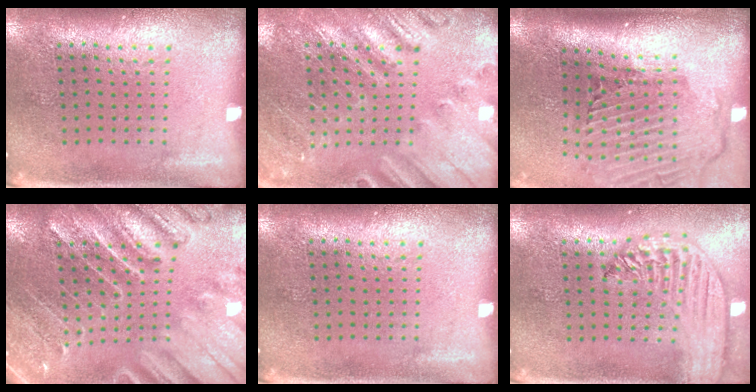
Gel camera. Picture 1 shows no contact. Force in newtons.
{"total": 2.4, "press": 2.4, "slide": 0.3}
{"total": 3.0, "press": 2.1, "slide": 2.1}
{"total": 3.2, "press": 3.0, "slide": 1.0}
{"total": 0.0}
{"total": 2.5, "press": 2.1, "slide": 1.3}